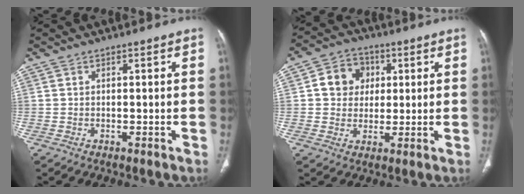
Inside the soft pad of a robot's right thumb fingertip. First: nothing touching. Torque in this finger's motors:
{"motor_torque": [0.03, 1.66, 0.73, -0.39, 0.01]}